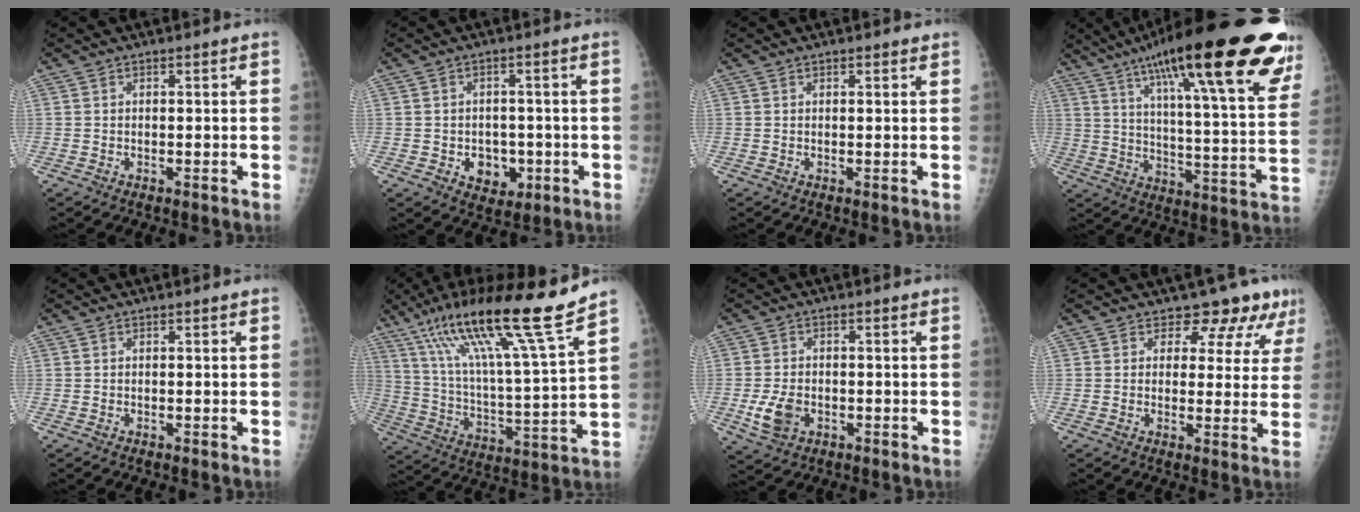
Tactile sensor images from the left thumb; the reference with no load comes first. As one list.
[{"total": 6.0, "force": [-1.5, 4.8, 3.3], "torque": [-0.017, 0.006, -0.012]}, {"total": 0.8, "force": [0.6, 0.3, 0.3], "torque": [-0.003, -0.003, 0.007]}, {"total": 34.0, "force": [20.2, 7.1, 26.4], "torque": [-0.318, -0.032, 0.293]}, {"total": 0.0}, {"total": 21.5, "force": [15.3, 0.2, 15.2], "torque": [-0.245, -0.065, 0.268]}, {"total": 5.7, "force": [-1.6, 4.0, 3.7], "torque": [-0.069, -0.002, -0.024]}, {"total": 8.2, "force": [6.7, 4.3, 1.9], "torque": [0.021, -0.034, 0.061]}]